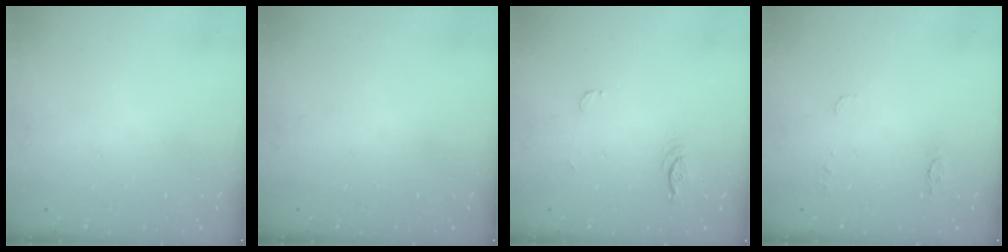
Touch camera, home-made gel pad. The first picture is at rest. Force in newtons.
{"total": 0.0}
{"total": 3.9, "press": 3.5, "slide": 1.7}
{"total": 5.2, "press": 5.1, "slide": 0.5}